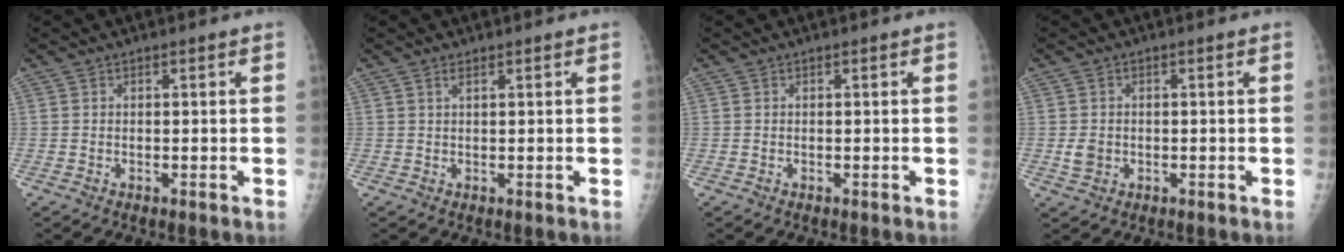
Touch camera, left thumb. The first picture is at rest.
{"total": 1.2, "force": [0.8, 0.4, 0.8], "torque": [-0.015, 0.001, 0.016]}
{"total": 0.0}
{"total": 3.0, "force": [-0.4, 2.5, 1.5], "torque": [-0.021, 0.001, -0.001]}